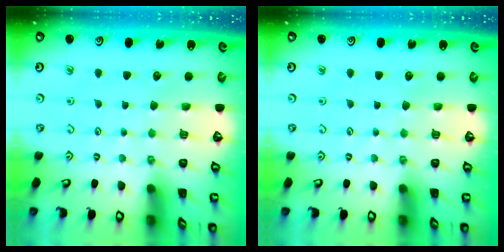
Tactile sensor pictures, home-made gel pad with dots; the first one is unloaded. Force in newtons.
{"total": 0.0}